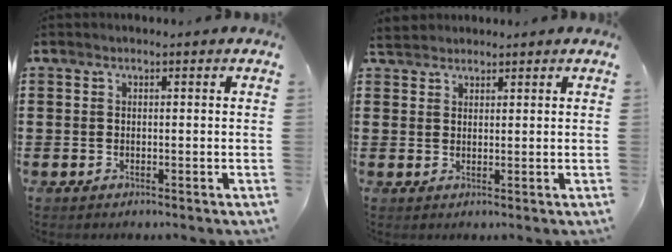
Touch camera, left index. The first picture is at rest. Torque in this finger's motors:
{"motor_torque": [0.38, -0.44, 0.00, 0.00]}